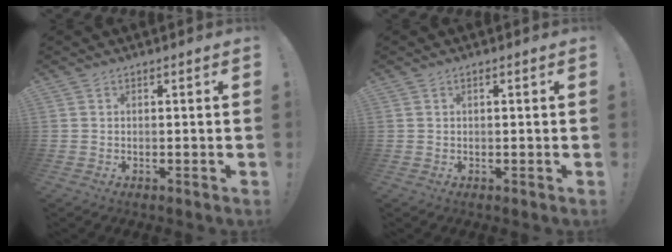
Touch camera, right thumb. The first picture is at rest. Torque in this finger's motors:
{"motor_torque": [0.14, 0.17, -0.06, 0.01, 0.10]}